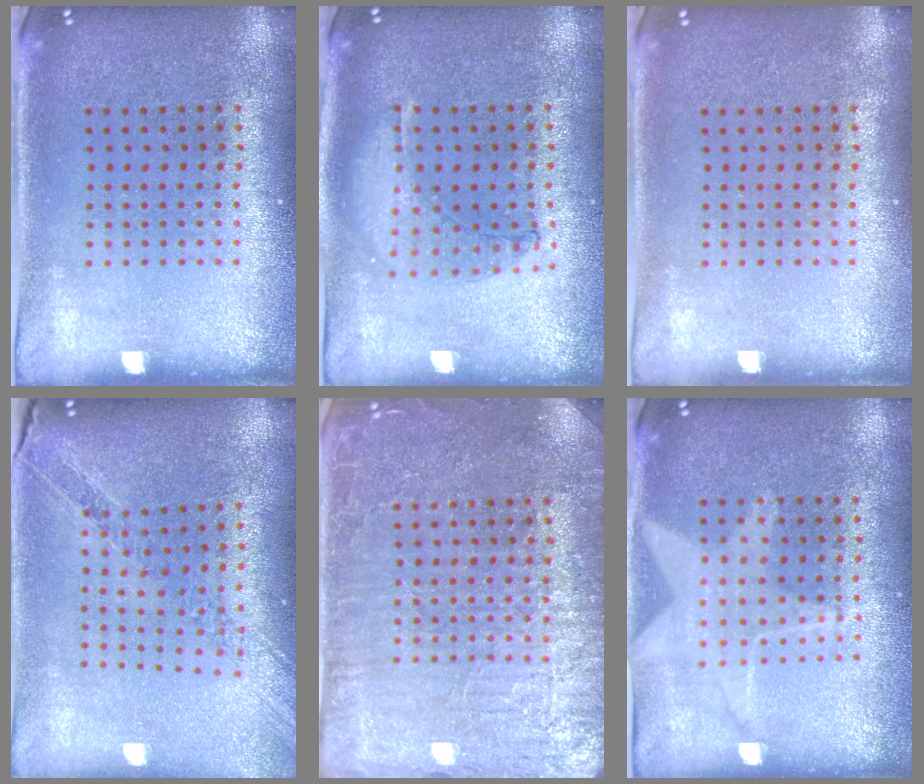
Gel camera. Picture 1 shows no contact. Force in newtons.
{"total": 1.0, "press": 0.9, "slide": 0.3}
{"total": 0.0}
{"total": 1.1, "press": 1.1, "slide": 0.1}
{"total": 4.0, "press": 3.9, "slide": 0.7}
{"total": 1.2, "press": 1.2, "slide": 0.3}